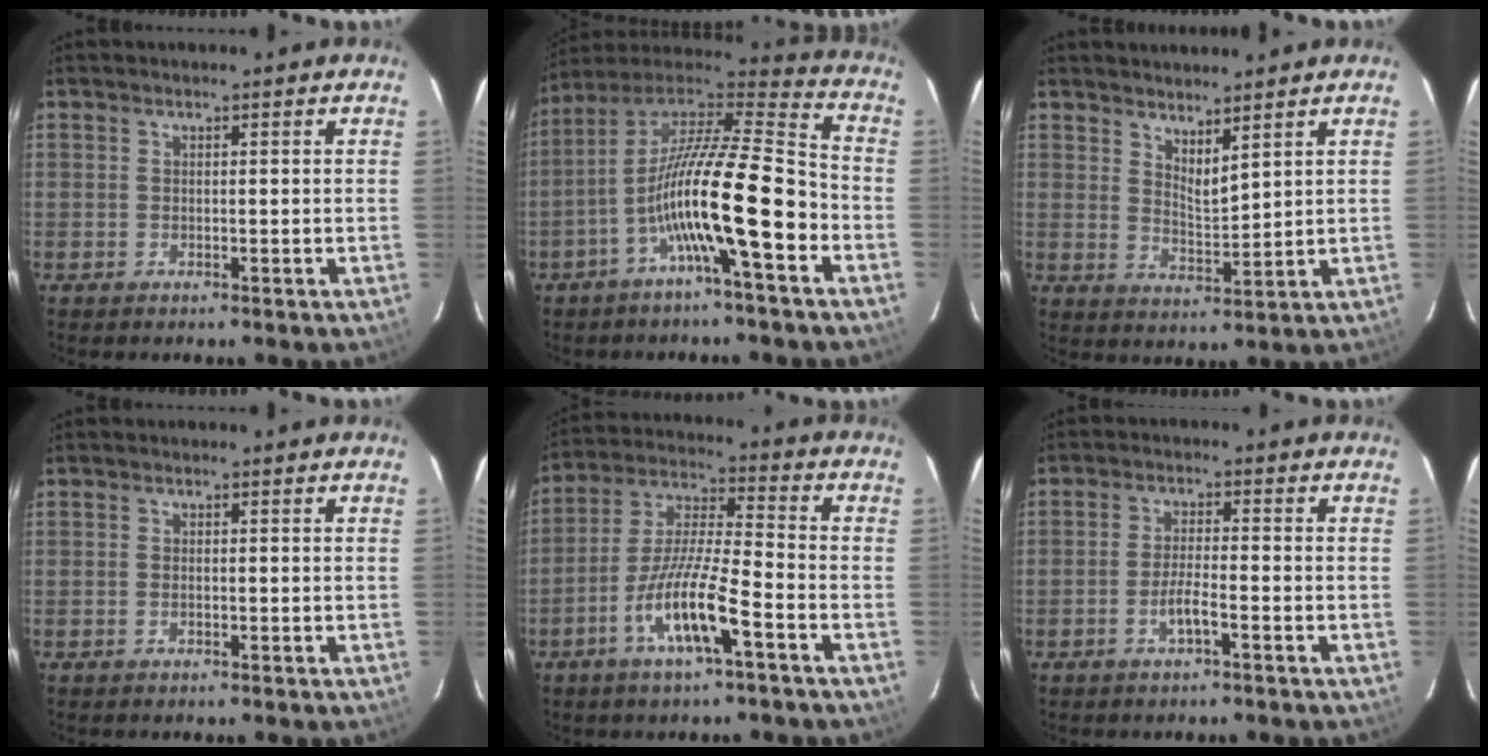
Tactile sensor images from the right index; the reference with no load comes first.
{"total": 18.8, "force": [-7.7, 2.2, 17.0], "torque": [-0.294, -0.018, -0.147]}
{"total": 4.9, "force": [4.0, 1.0, 2.6], "torque": [-0.042, -0.010, 0.067]}
{"total": 0.5, "force": [-0.3, 0.3, 0.4], "torque": [-0.009, -0.001, -0.004]}
{"total": 12.0, "force": [-5.9, 1.4, 10.4], "torque": [-0.213, -0.005, -0.116]}
{"total": 3.7, "force": [-2.1, 0.4, 3.1], "torque": [-0.064, 0.000, -0.039]}